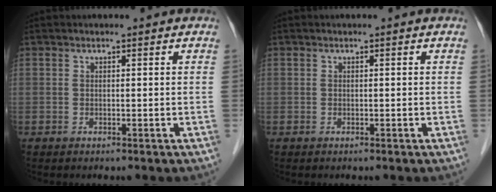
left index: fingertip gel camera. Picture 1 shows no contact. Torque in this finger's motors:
{"motor_torque": [0.00, 0.00, 0.00, 0.00]}